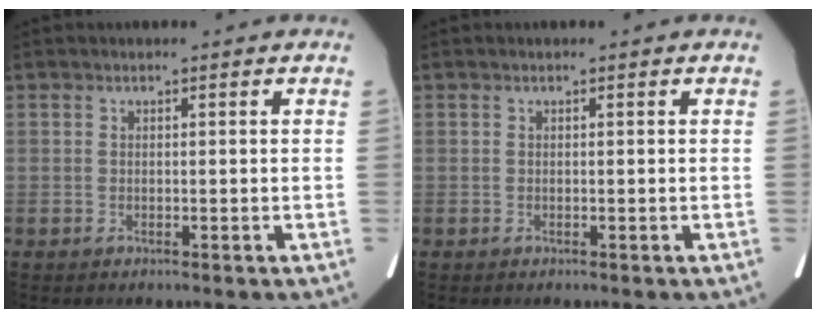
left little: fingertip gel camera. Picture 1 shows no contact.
{"total": 0.0}